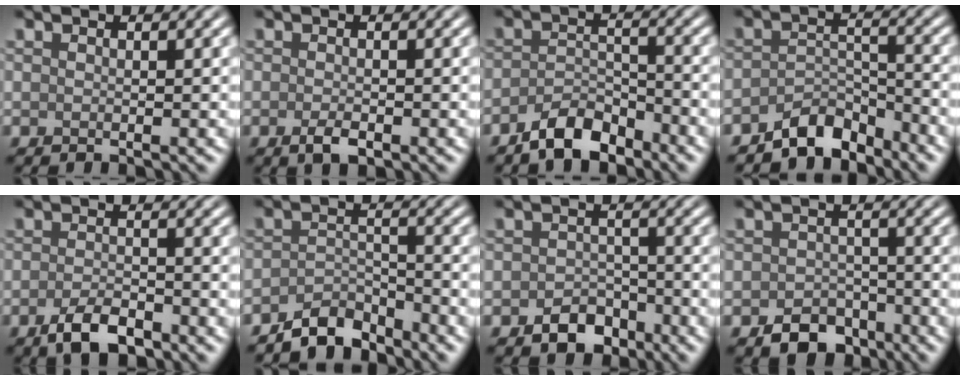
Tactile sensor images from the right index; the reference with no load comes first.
{"total": 1.5, "force": [-0.8, 0.6, 1.2], "torque": [-0.024, -0.003, -0.015]}
{"total": 3.9, "force": [-3.0, 1.5, 2.0], "torque": [-0.034, 0.003, -0.059]}
{"total": 4.0, "force": [-3.5, 1.5, 1.3], "torque": [-0.015, 0.006, -0.070]}
{"total": 3.6, "force": [-2.3, 1.4, 2.4], "torque": [-0.043, 0.001, -0.044]}
{"total": 3.7, "force": [-3.3, 1.3, 1.1], "torque": [-0.015, 0.006, -0.066]}
{"total": 3.1, "force": [-2.0, 2.1, 1.3], "torque": [-0.012, 0.001, -0.036]}
{"total": 4.1, "force": [-2.7, 2.6, 1.7], "torque": [-0.018, -0.005, -0.047]}